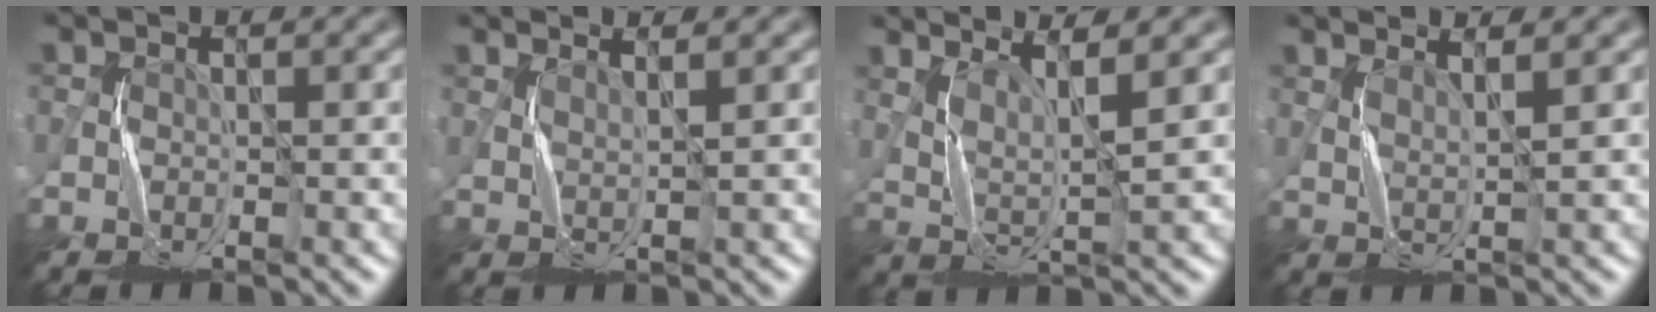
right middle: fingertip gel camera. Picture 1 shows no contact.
{"total": 1.8, "force": [1.6, -0.2, 0.7], "torque": [-0.012, -0.003, 0.025]}
{"total": 3.7, "force": [2.5, 0.1, 2.7], "torque": [-0.063, -0.004, 0.058]}
{"total": 2.3, "force": [2.0, -0.1, 1.2], "torque": [-0.022, -0.002, 0.035]}